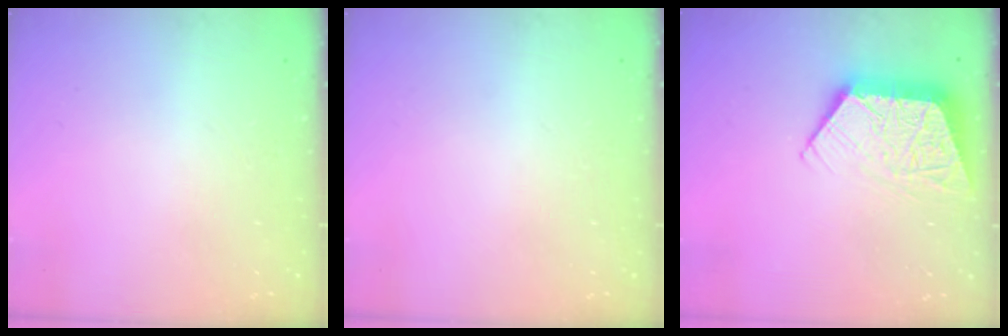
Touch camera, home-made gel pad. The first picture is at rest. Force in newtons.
{"total": 0.0}
{"total": 12.8, "press": 12.8, "slide": 1.1}